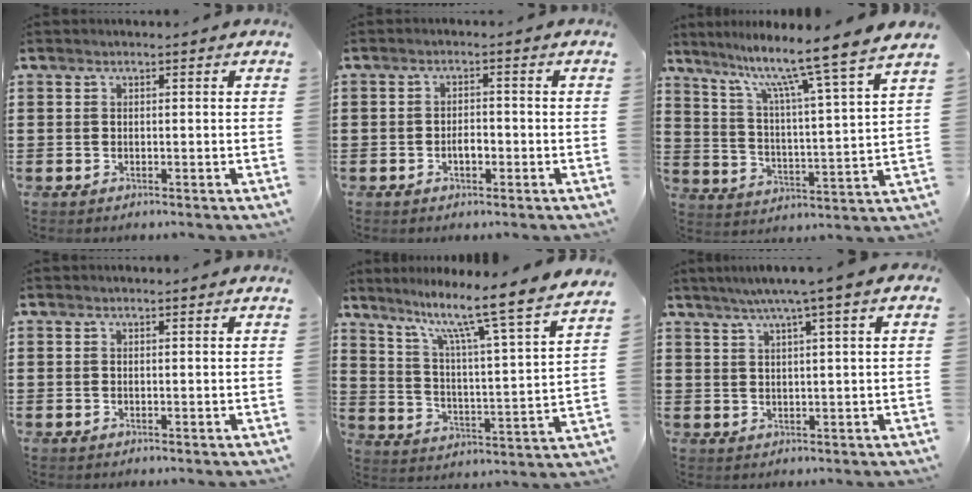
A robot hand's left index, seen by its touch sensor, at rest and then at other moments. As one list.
[{"total": 2.5, "force": [-0.8, 1.2, 2.0], "torque": [-0.039, 0.005, -0.015]}, {"total": 9.5, "force": [7.9, -1.8, 5.0], "torque": [-0.118, -0.060, 0.120]}, {"total": 0.0}, {"total": 9.5, "force": [7.8, -1.1, 5.3], "torque": [-0.117, -0.070, 0.116]}, {"total": 3.9, "force": [2.0, 0.1, 3.3], "torque": [-0.068, 0.003, 0.033]}]